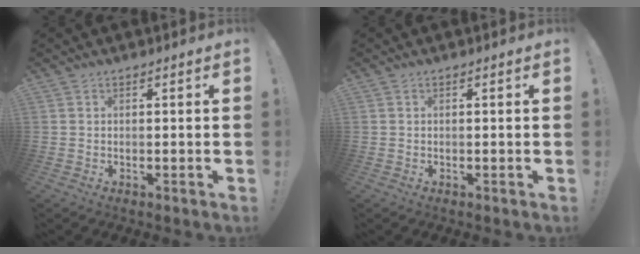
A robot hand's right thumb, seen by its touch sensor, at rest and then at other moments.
{"total": 0.0}